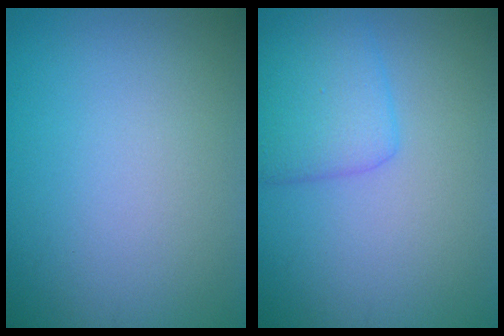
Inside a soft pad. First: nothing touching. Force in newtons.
{"total": 3.5, "press": 3.5, "slide": 0.2}